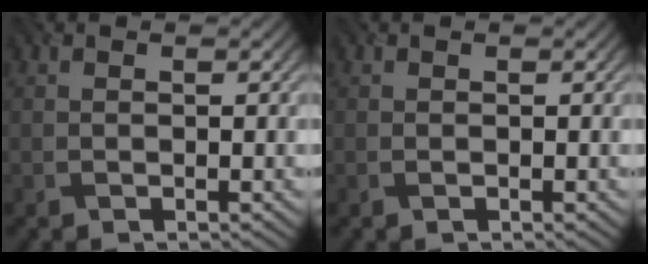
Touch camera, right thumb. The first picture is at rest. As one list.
[{"total": 0.0}]